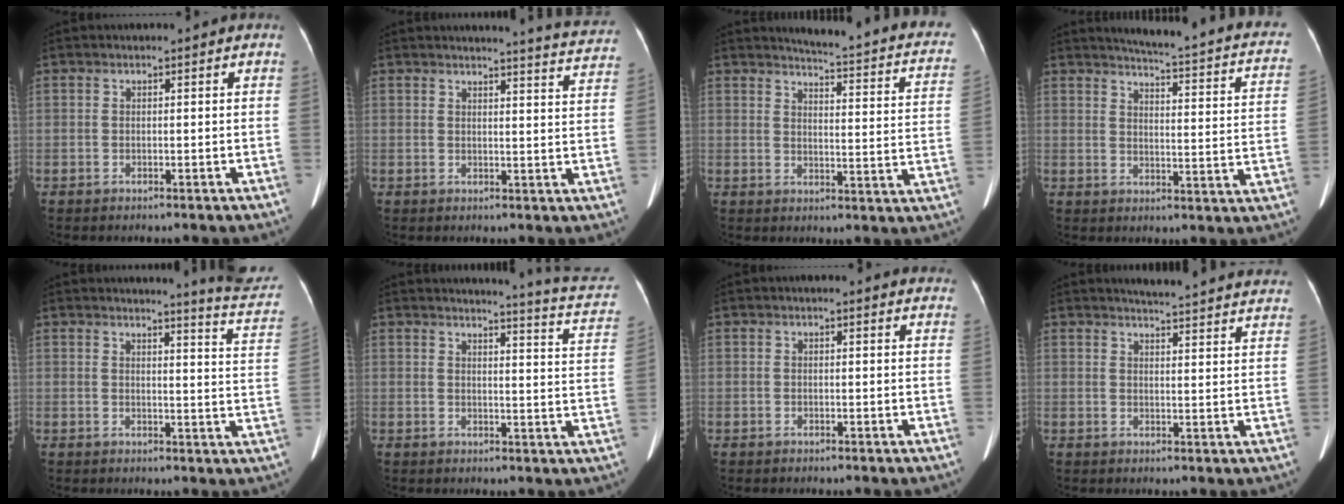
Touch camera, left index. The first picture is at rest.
{"total": 9.6, "force": [9.5, -0.6, 1.4], "torque": [-0.015, -0.055, 0.088]}
{"total": 18.1, "force": [15.8, 2.1, 8.5], "torque": [-0.100, -0.058, 0.163]}
{"total": 19.7, "force": [16.7, 2.3, 10.2], "torque": [-0.123, -0.044, 0.178]}
{"total": 10.4, "force": [10.2, -1.4, 1.4], "torque": [-0.016, -0.095, 0.097]}
{"total": 12.5, "force": [12.3, -1.0, 2.4], "torque": [-0.024, -0.089, 0.113]}
{"total": 5.9, "force": [5.5, 1.2, 2.0], "torque": [-0.012, 0.004, 0.039]}
{"total": 21.4, "force": [20.5, 1.5, 6.1], "torque": [-0.072, -0.051, 0.229]}